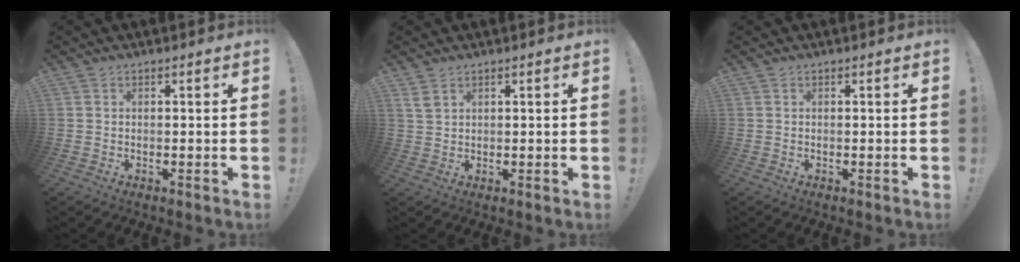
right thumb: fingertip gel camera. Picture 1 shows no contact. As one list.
[{"total": 2.7, "force": [1.7, 1.2, 1.8], "torque": [-0.036, -0.004, 0.032]}, {"total": 0.0}]